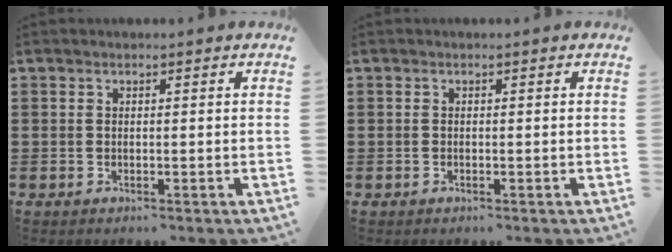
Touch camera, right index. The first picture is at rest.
{"total": 0.0}